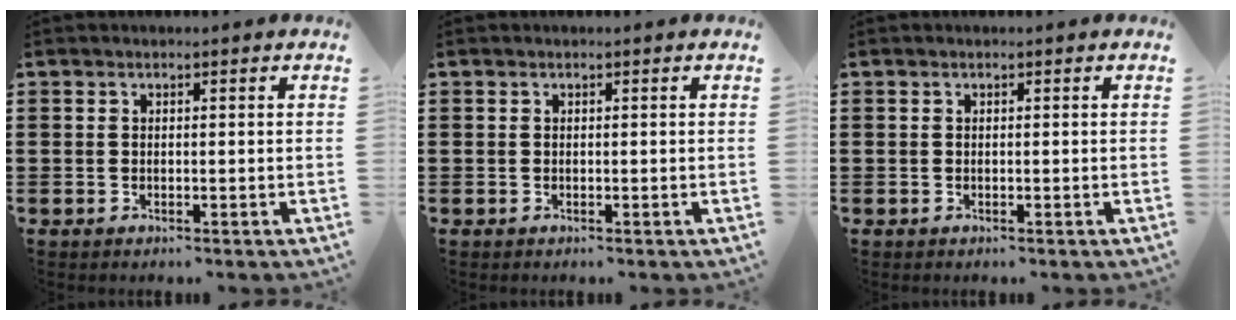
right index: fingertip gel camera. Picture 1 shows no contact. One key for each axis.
{"total": 0.0}
{"total": 0.0}